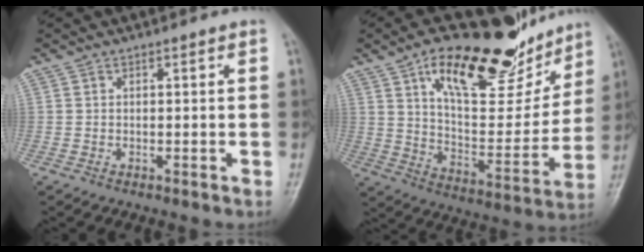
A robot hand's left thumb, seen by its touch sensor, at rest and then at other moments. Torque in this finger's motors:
{"motor_torque": [1.78, 1.45, 1.48, -1.29, 0.11]}